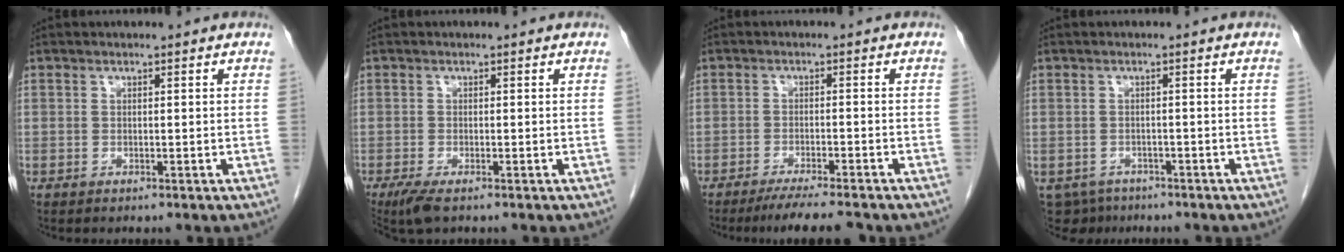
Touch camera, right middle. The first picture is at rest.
{"total": 3.6, "force": [-2.5, 0.8, 2.4], "torque": [-0.051, -0.011, -0.045]}
{"total": 7.9, "force": [-6.9, 0.1, 3.8], "torque": [-0.053, -0.019, -0.107]}
{"total": 5.0, "force": [-3.9, 3.1, 0.3], "torque": [0.003, -0.001, -0.058]}